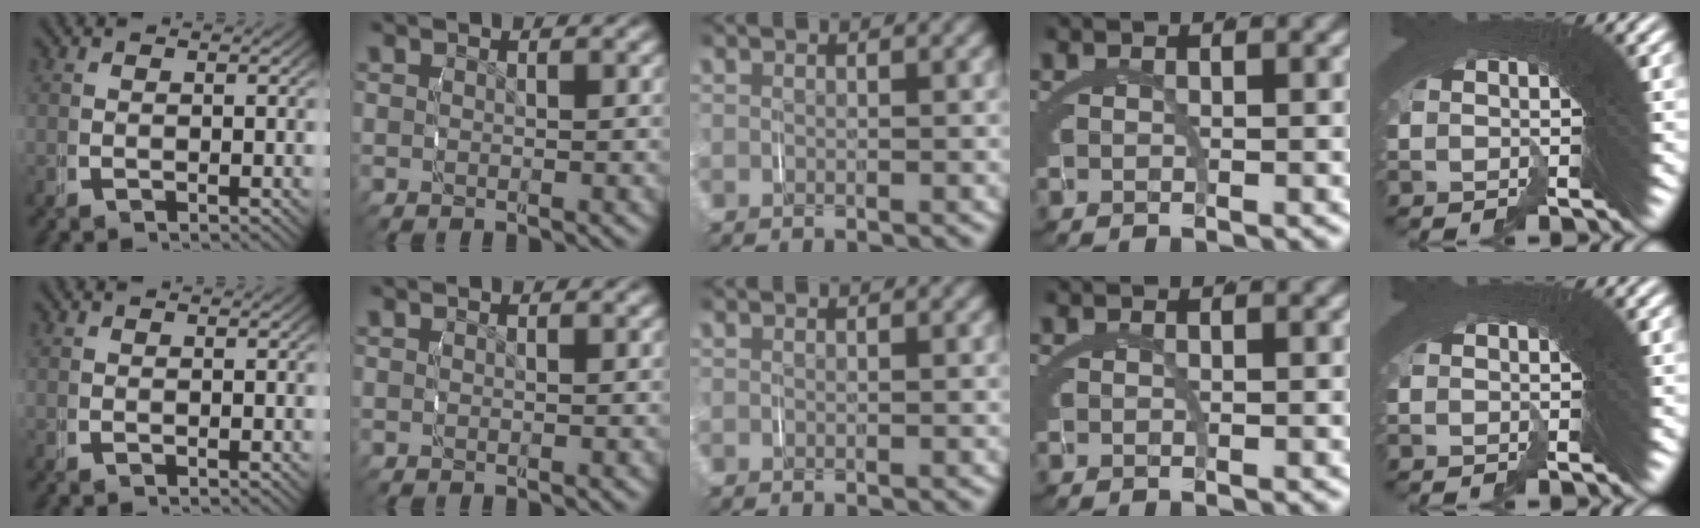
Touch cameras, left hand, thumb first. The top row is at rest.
{}